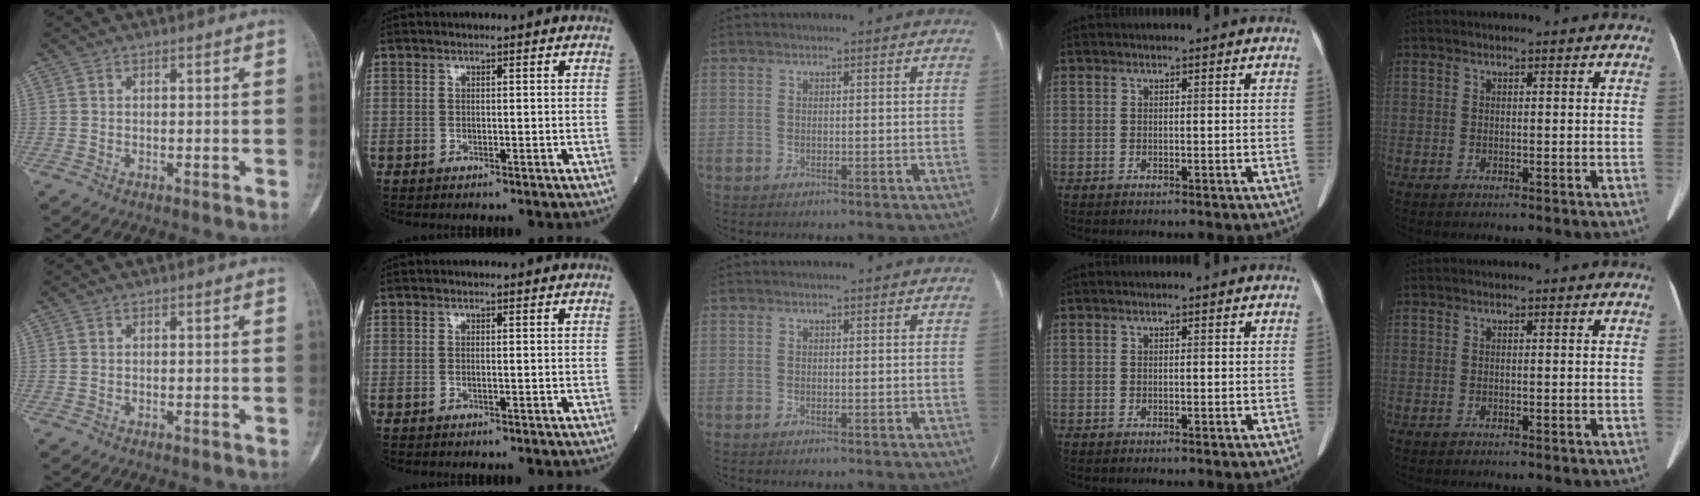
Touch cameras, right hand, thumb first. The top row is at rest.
{}